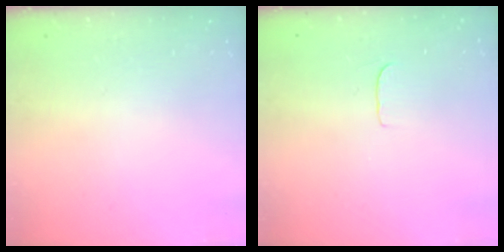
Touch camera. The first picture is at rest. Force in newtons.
{"total": 4.1, "press": 4.1, "slide": 0.3}